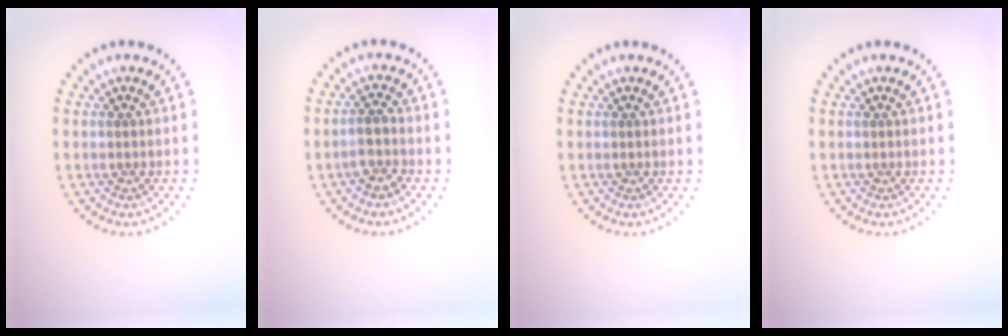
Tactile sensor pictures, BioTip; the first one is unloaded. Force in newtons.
{"total": 1.8, "press": 1.7, "slide": 0.8}
{"total": 0.0}
{"total": 0.0}